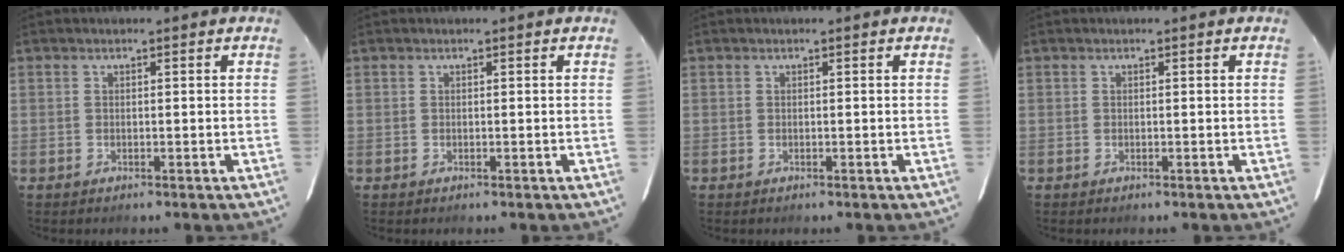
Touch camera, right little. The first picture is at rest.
{"total": 0.0}
{"total": 0.0}
{"total": 0.0}